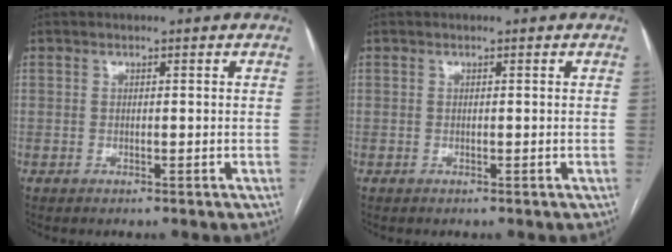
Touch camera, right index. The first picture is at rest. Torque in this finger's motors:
{"motor_torque": [0.00, 0.00, 0.00, 0.00]}